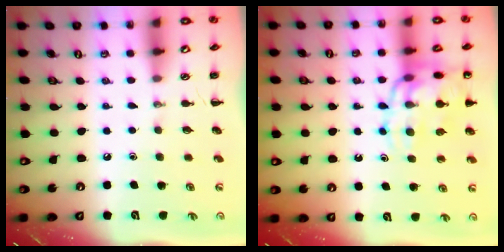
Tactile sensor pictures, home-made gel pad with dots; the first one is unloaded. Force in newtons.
{"total": 16.1, "press": 15.9, "slide": 3.0}